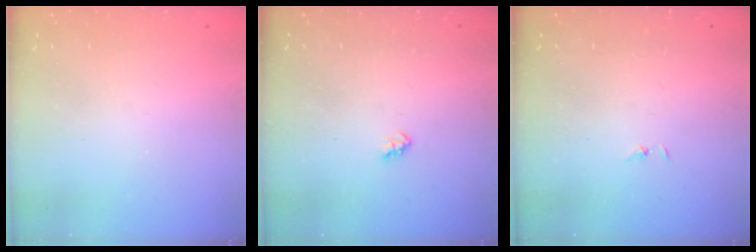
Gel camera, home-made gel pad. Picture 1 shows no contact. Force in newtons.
{"total": 2.0, "press": 2.0, "slide": 0.3}
{"total": 0.7, "press": 0.7, "slide": 0.1}